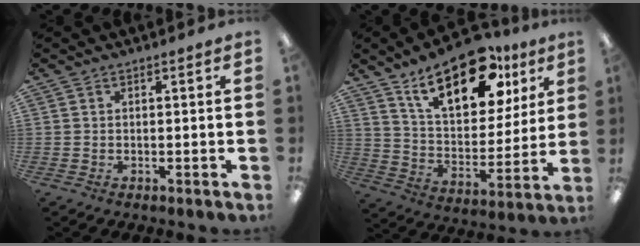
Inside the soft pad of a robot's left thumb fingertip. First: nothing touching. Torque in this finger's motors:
{"motor_torque": [0.36, 0.66, 1.14, -1.63, 0.12]}